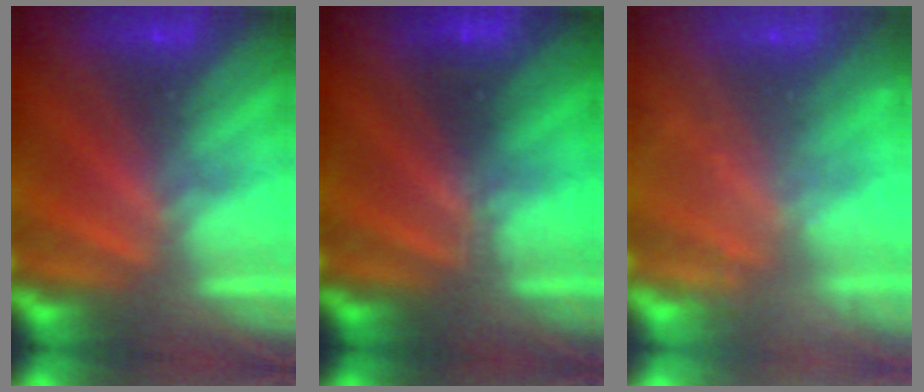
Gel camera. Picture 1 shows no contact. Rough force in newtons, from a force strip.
{"total": 2.9}
{"total": 2.4}